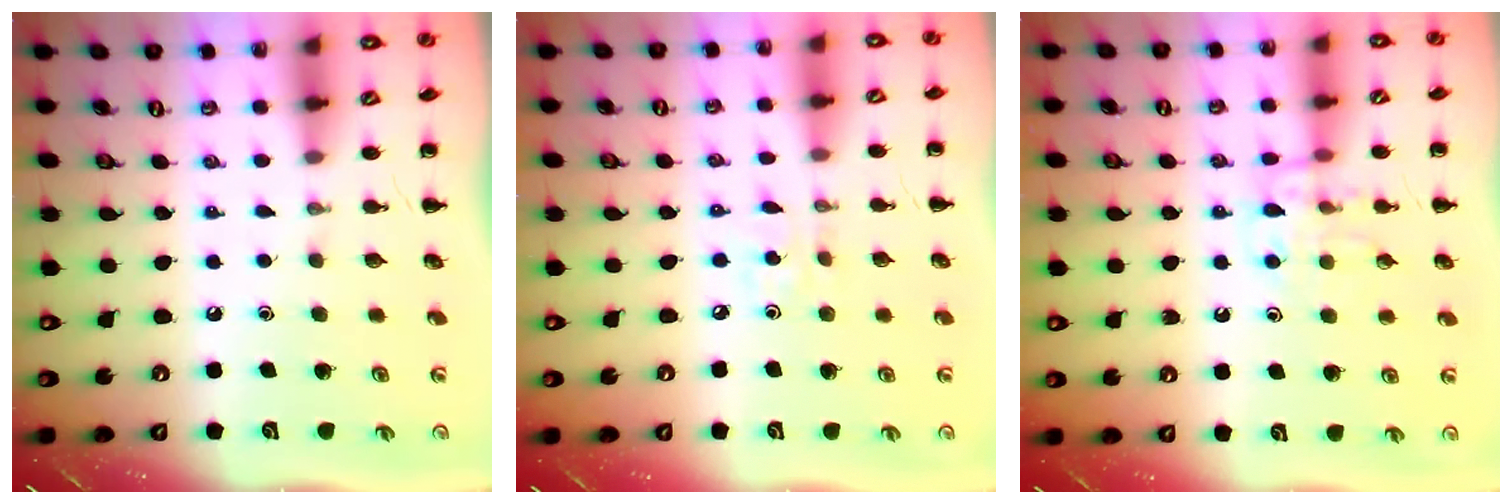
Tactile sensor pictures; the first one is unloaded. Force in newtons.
{"total": 2.4, "press": 2.2, "slide": 0.8}
{"total": 10.6, "press": 10.6, "slide": 1.2}